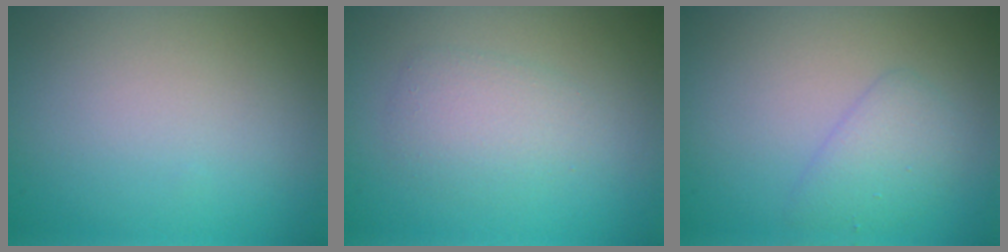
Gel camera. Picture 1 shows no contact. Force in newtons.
{"total": 2.4, "press": 2.4, "slide": 0.1}
{"total": 2.2, "press": 2.2, "slide": 0.1}